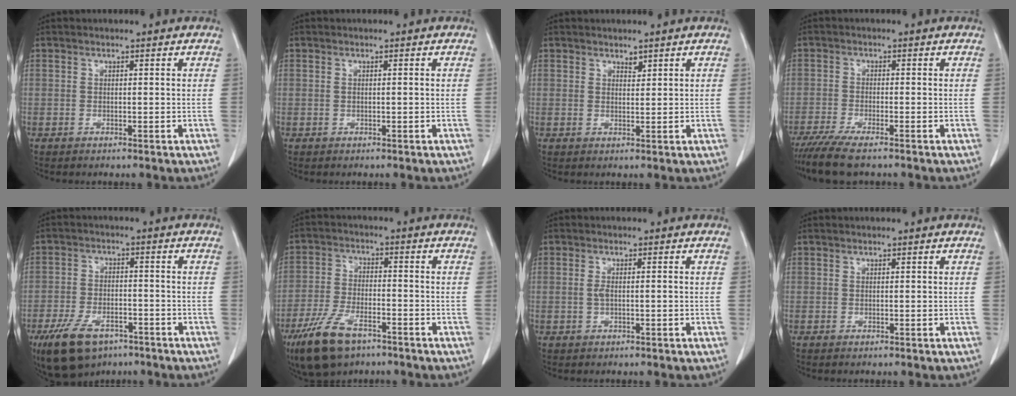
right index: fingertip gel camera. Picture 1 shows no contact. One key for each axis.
{"total": 0.7, "fx": 0.0, "fy": 0.3, "fz": 0.6, "tx": -0.023, "ty": 0.005, "tz": 0.002}
{"total": 1.6, "fx": 1.1, "fy": 0.9, "fz": 0.6, "tx": -0.010, "ty": 0.001, "tz": 0.022}
{"total": 6.8, "fx": -5.1, "fy": 1.5, "fz": 4.3, "tx": -0.082, "ty": -0.017, "tz": -0.085}
{"total": 11.5, "fx": -7.2, "fy": 5.8, "fz": 6.8, "tx": -0.137, "ty": -0.005, "tz": -0.118}
{"total": 11.4, "fx": -7.1, "fy": 4.7, "fz": 7.6, "tx": -0.161, "ty": -0.011, "tz": -0.126}
{"total": 2.3, "fx": -0.2, "fy": 0.9, "fz": 2.1, "tx": -0.053, "ty": 0.005, "tz": -0.002}
{"total": 0.0}